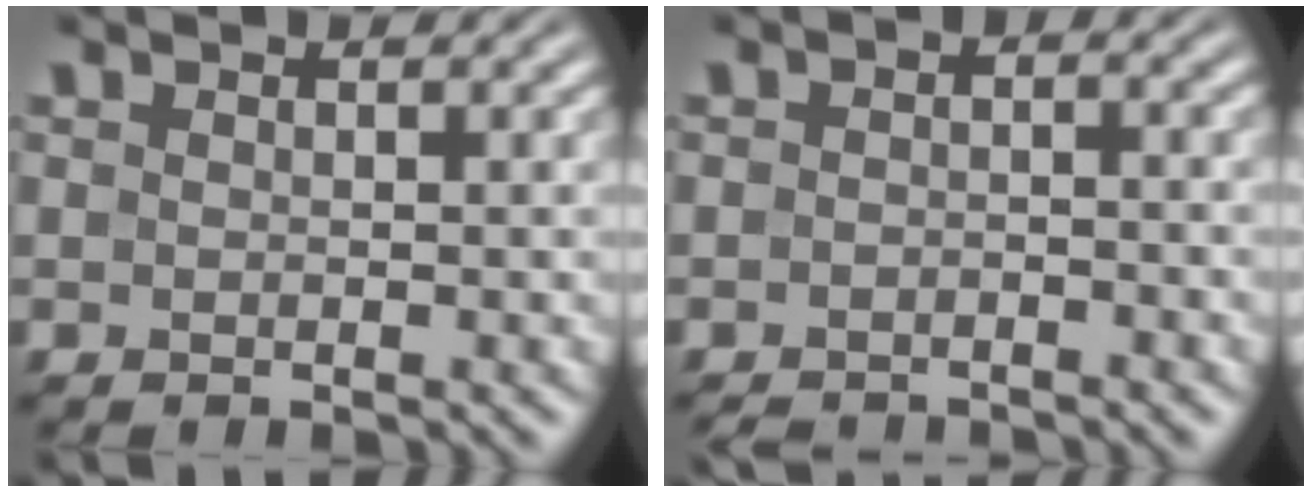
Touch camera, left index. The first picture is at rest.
{"total": 2.8, "force": [-2.5, 0.7, 1.1], "torque": [-0.018, -0.004, -0.046]}